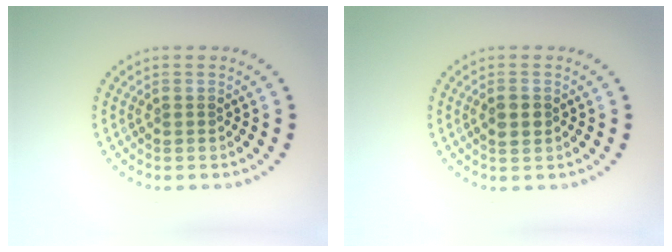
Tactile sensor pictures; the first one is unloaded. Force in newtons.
{"total": 1.5, "press": 1.5, "slide": 0.1}